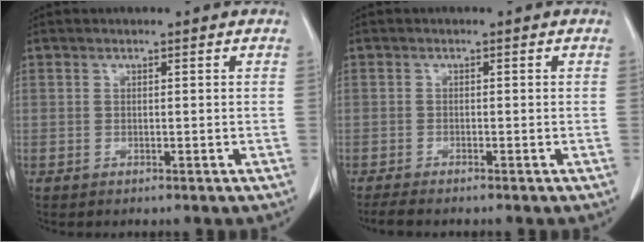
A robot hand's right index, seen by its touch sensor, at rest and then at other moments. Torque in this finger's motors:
{"motor_torque": [0.00, 0.00, 0.05, 0.02]}